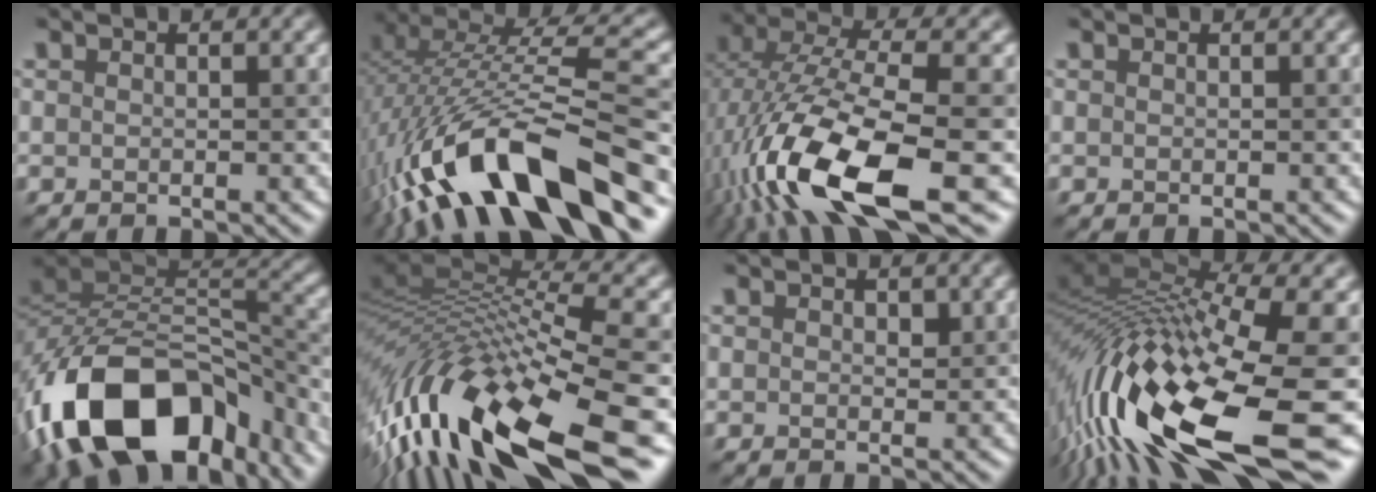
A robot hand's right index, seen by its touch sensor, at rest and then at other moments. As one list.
[{"total": 14.5, "force": [-5.9, 4.8, 12.3], "torque": [-0.239, 0.016, -0.094]}, {"total": 13.5, "force": [-5.1, 4.6, 11.6], "torque": [-0.243, -0.004, -0.093]}, {"total": 0.0}, {"total": 16.3, "force": [-8.9, 9.5, 9.8], "torque": [-0.203, 0.004, -0.147]}, {"total": 15.9, "force": [-6.2, 4.1, 14.1], "torque": [-0.271, 0.029, -0.114]}, {"total": 0.8, "force": [0.4, 0.5, 0.5], "torque": [-0.005, 0.001, 0.004]}, {"total": 17.4, "force": [-4.4, 5.1, 16.1], "torque": [-0.308, 0.008, -0.078]}]